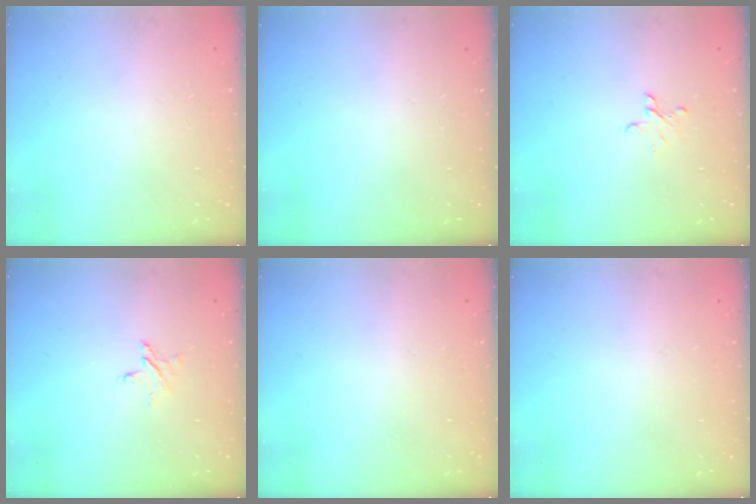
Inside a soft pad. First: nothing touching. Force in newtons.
{"total": 0.0}
{"total": 3.4, "press": 3.3, "slide": 0.2}
{"total": 3.5, "press": 3.5, "slide": 0.3}
{"total": 0.0}
{"total": 0.0}